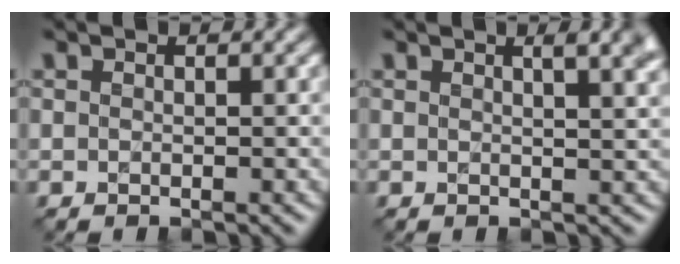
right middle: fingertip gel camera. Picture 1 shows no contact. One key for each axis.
{"total": 4.3, "fx": 2.1, "fy": 1.7, "fz": 3.4, "tx": -0.016, "ty": 0.020, "tz": 0.012}